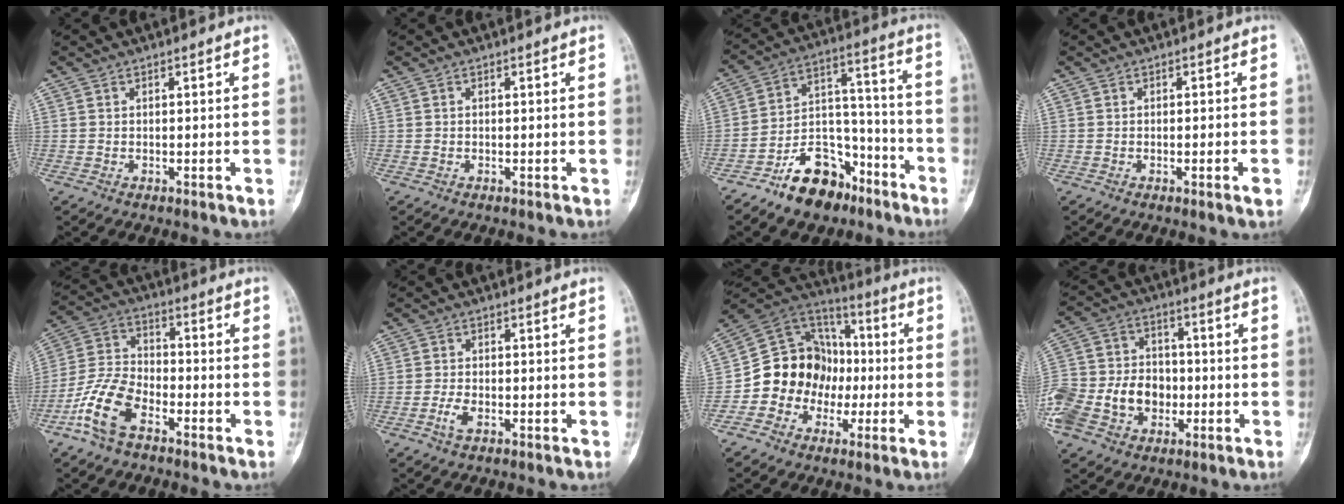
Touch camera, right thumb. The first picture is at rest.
{"total": 0.0}
{"total": 14.4, "force": [-9.8, 8.3, 6.7], "torque": [-0.079, 0.095, -0.171]}
{"total": 2.2, "force": [-0.8, 0.2, 2.0], "torque": [-0.038, -0.001, -0.011]}
{"total": 10.8, "force": [-6.1, 5.7, 7.0], "torque": [-0.149, 0.035, -0.130]}
{"total": 2.5, "force": [-1.2, 1.3, 1.8], "torque": [-0.040, 0.007, -0.027]}
{"total": 15.2, "force": [-2.9, 13.5, 6.4], "torque": [-0.064, 0.065, -0.058]}
{"total": 19.3, "force": [-5.4, 14.6, 11.4], "torque": [-0.241, 0.027, -0.091]}